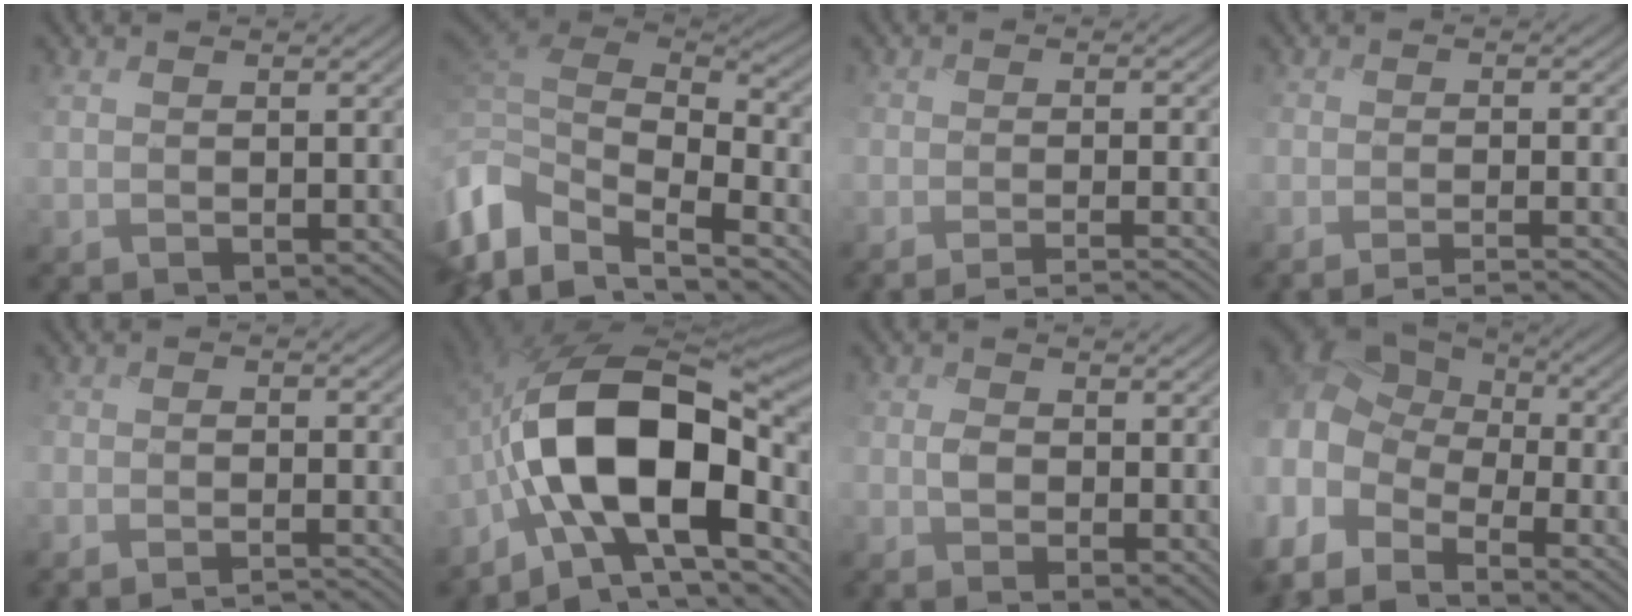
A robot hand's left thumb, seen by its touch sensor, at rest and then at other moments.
{"total": 12.6, "force": [-5.4, 7.2, 8.8], "torque": [-0.265, -0.024, -0.082]}
{"total": 5.2, "force": [-4.4, 0.7, 2.8], "torque": [-0.041, 0.008, -0.071]}
{"total": 5.0, "force": [-4.3, 0.6, 2.4], "torque": [-0.036, 0.008, -0.073]}
{"total": 5.2, "force": [-4.6, 0.8, 2.3], "torque": [-0.035, 0.002, -0.070]}
{"total": 18.0, "force": [-3.1, 10.1, 14.6], "torque": [-0.272, 0.003, -0.056]}
{"total": 3.9, "force": [-0.1, 2.1, 3.3], "torque": [-0.064, -0.003, -0.004]}
{"total": 13.2, "force": [-5.1, 9.3, 8.0], "torque": [-0.225, -0.013, -0.064]}